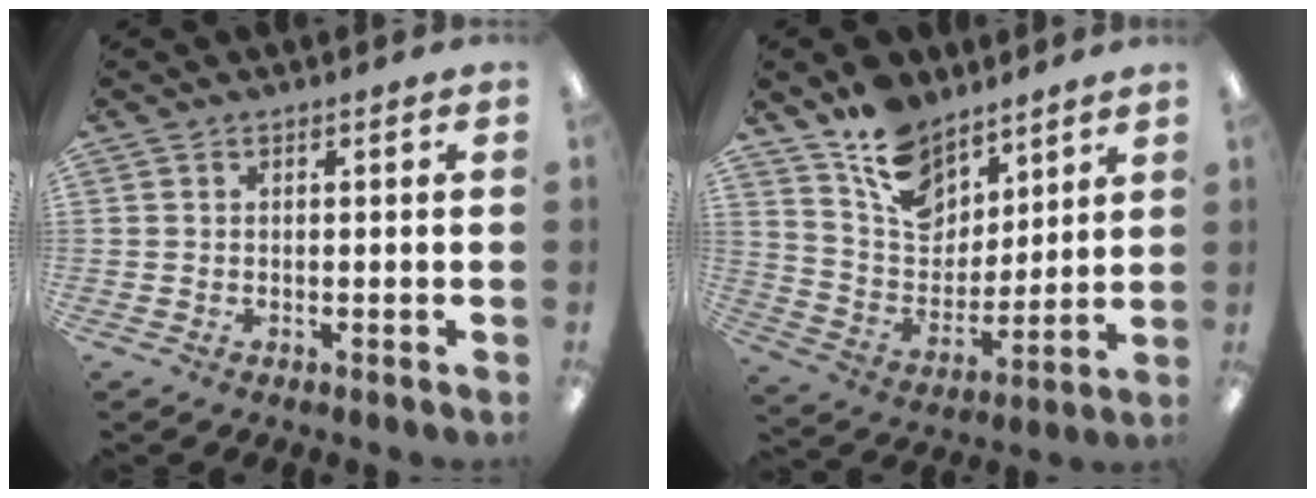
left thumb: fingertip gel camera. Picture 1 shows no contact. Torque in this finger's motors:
{"motor_torque": [2.15, 1.36, 1.46, -1.27, 0.09]}